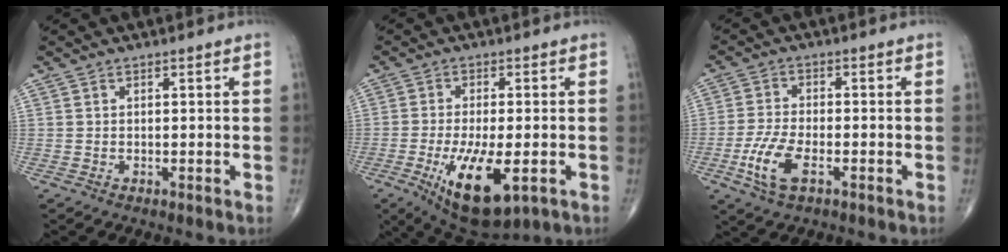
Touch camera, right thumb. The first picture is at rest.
{"total": 13.4, "force": [-4.6, 5.1, 11.6], "torque": [-0.201, -0.014, -0.061]}
{"total": 7.7, "force": [-3.1, 3.3, 6.2], "torque": [-0.141, 0.007, -0.058]}